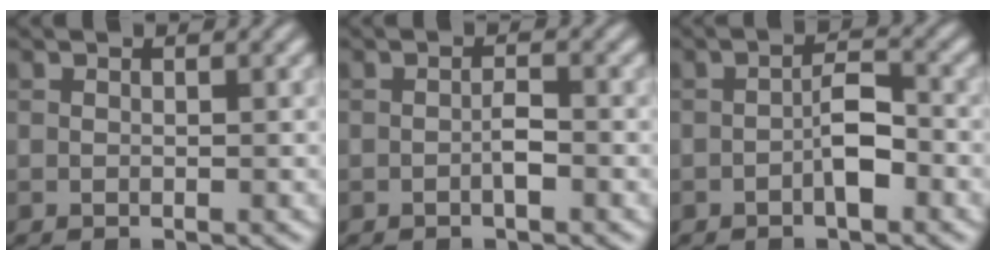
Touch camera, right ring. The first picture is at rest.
{"total": 1.3, "force": [-0.4, 0.3, 1.1], "torque": [-0.021, 0.002, -0.008]}
{"total": 2.7, "force": [-1.0, 0.9, 2.3], "torque": [-0.037, 0.006, -0.020]}